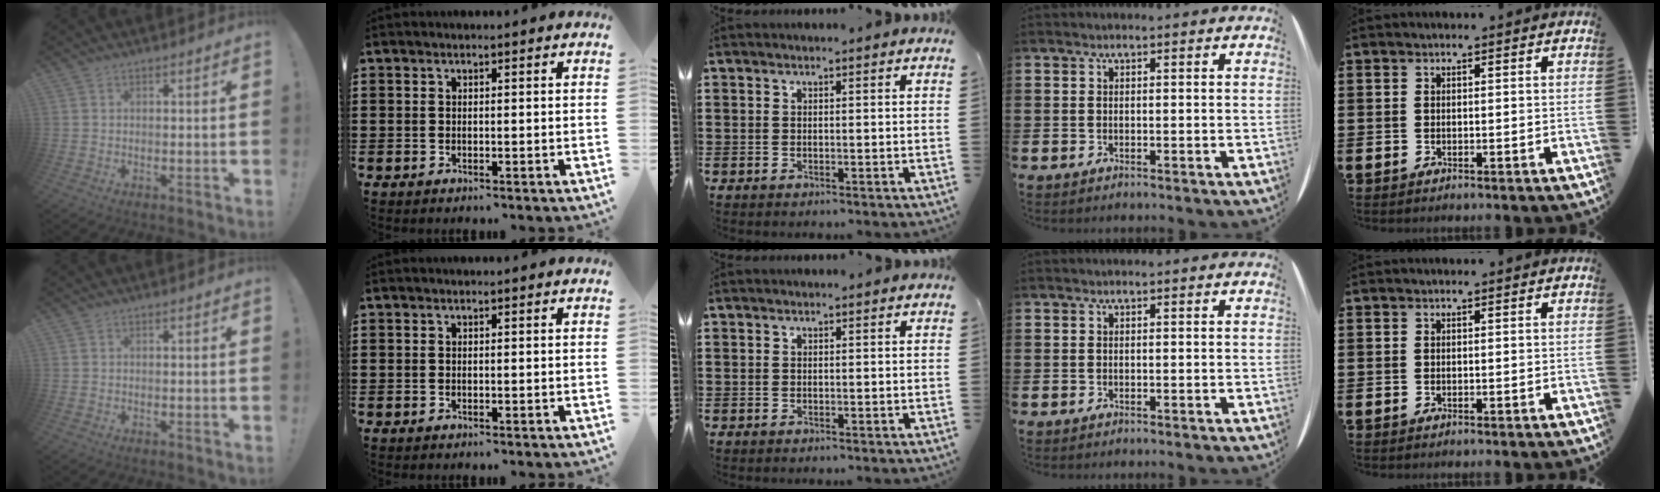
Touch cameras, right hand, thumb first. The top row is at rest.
{}